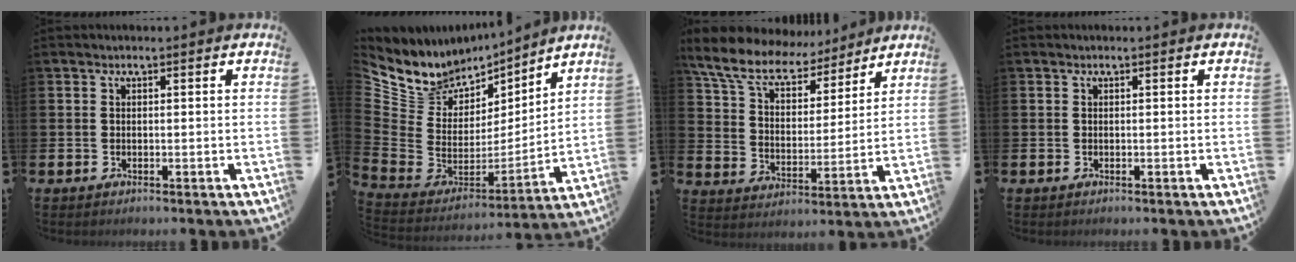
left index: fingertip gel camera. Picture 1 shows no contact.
{"total": 8.1, "force": [6.8, 4.3, -0.6], "torque": [-0.047, -0.061, 0.127]}
{"total": 9.5, "force": [8.2, 3.4, 3.1], "torque": [-0.099, -0.048, 0.147]}
{"total": 0.0}